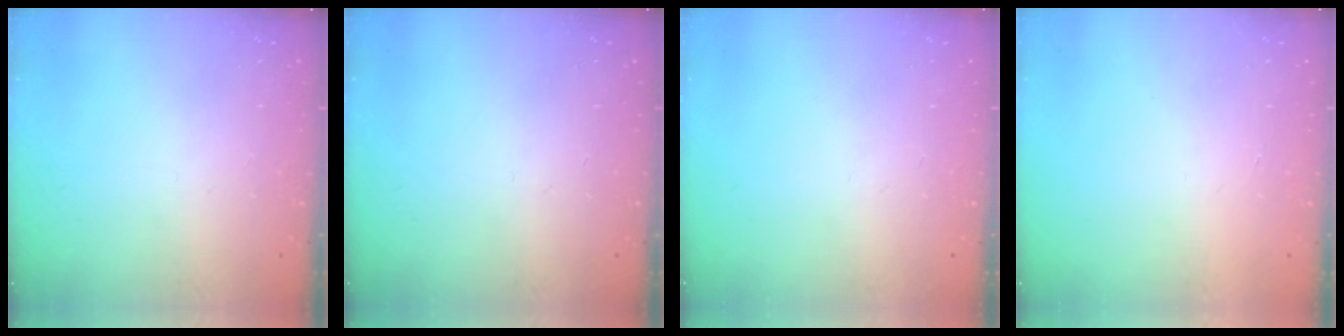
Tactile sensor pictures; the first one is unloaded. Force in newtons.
{"total": 0.0}
{"total": 0.0}
{"total": 1.5, "press": 1.5, "slide": 0.1}